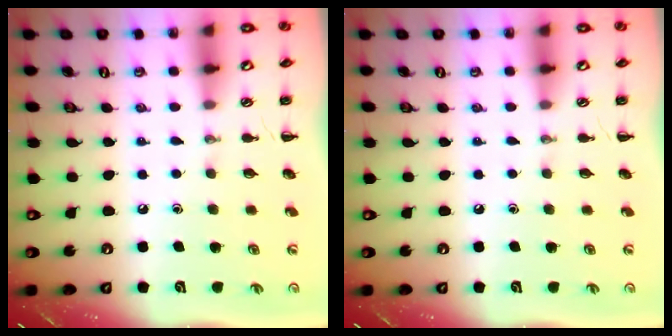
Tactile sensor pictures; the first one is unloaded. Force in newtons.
{"total": 0.0}